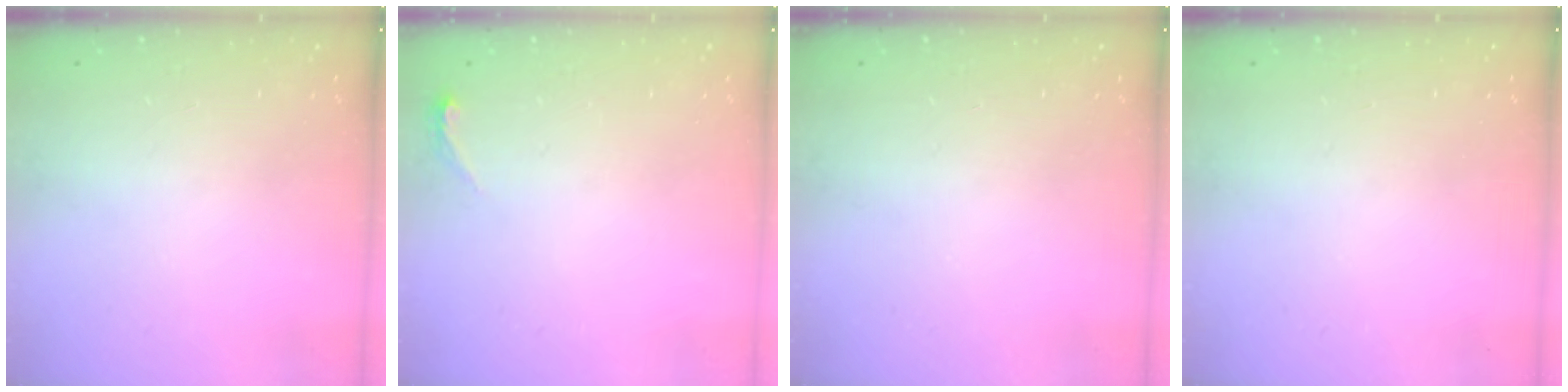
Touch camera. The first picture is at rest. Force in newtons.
{"total": 3.8, "press": 3.5, "slide": 1.6}
{"total": 0.0}
{"total": 0.0}